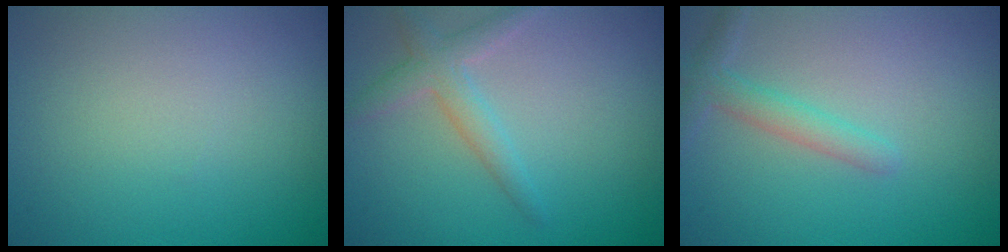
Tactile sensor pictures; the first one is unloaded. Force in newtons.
{"total": 2.4, "press": 2.4, "slide": 0.1}
{"total": 2.2, "press": 2.2, "slide": 0.1}